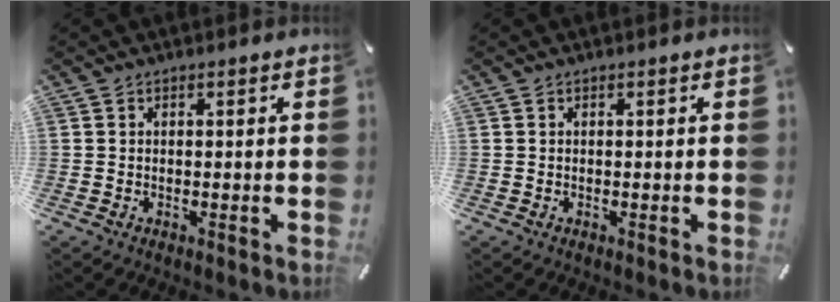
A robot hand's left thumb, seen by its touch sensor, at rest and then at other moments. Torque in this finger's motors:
{"motor_torque": [-0.04, -0.04, -0.01, -0.01, 0.00]}